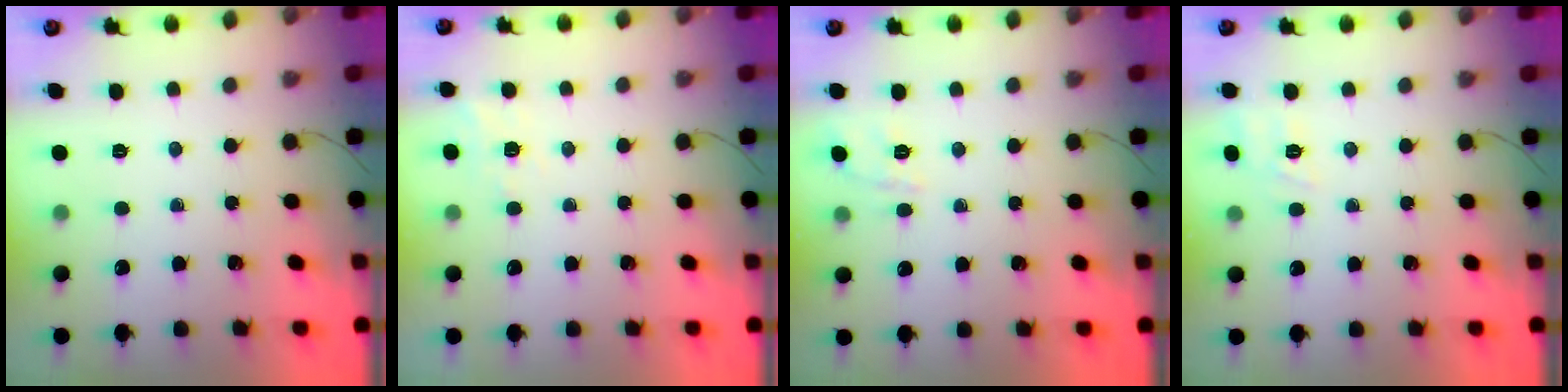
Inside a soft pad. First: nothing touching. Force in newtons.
{"total": 6.3, "press": 6.1, "slide": 1.5}
{"total": 1.9, "press": 0.3, "slide": 1.8}
{"total": 9.7, "press": 9.6, "slide": 1.7}